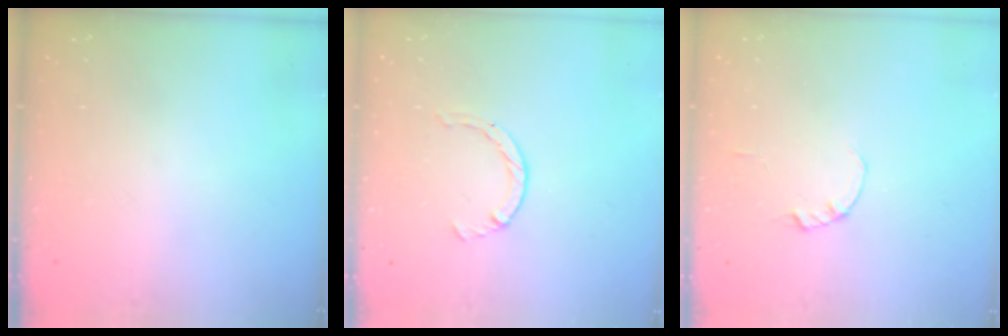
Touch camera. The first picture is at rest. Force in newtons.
{"total": 2.1, "press": 2.1, "slide": 0.3}
{"total": 0.0}